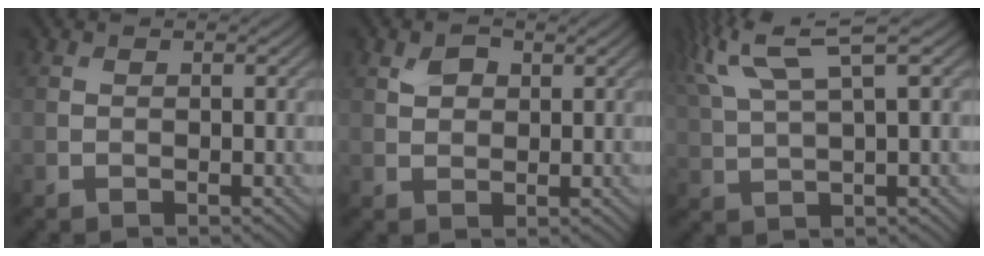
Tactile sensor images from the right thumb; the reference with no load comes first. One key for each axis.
{"total": 2.2, "fx": 1.1, "fy": 1.5, "fz": 1.3, "tx": -0.027, "ty": 0.002, "tz": 0.021}
{"total": 8.8, "fx": 4.8, "fy": 2.1, "fz": 7.0, "tx": -0.159, "ty": 0.029, "tz": 0.098}